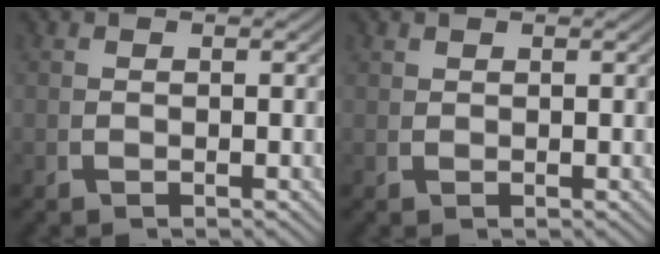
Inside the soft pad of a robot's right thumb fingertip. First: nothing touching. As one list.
[{"total": 0.8, "force": [0.8, -0.2, -0.1], "torque": [0.004, 0.002, 0.019]}]